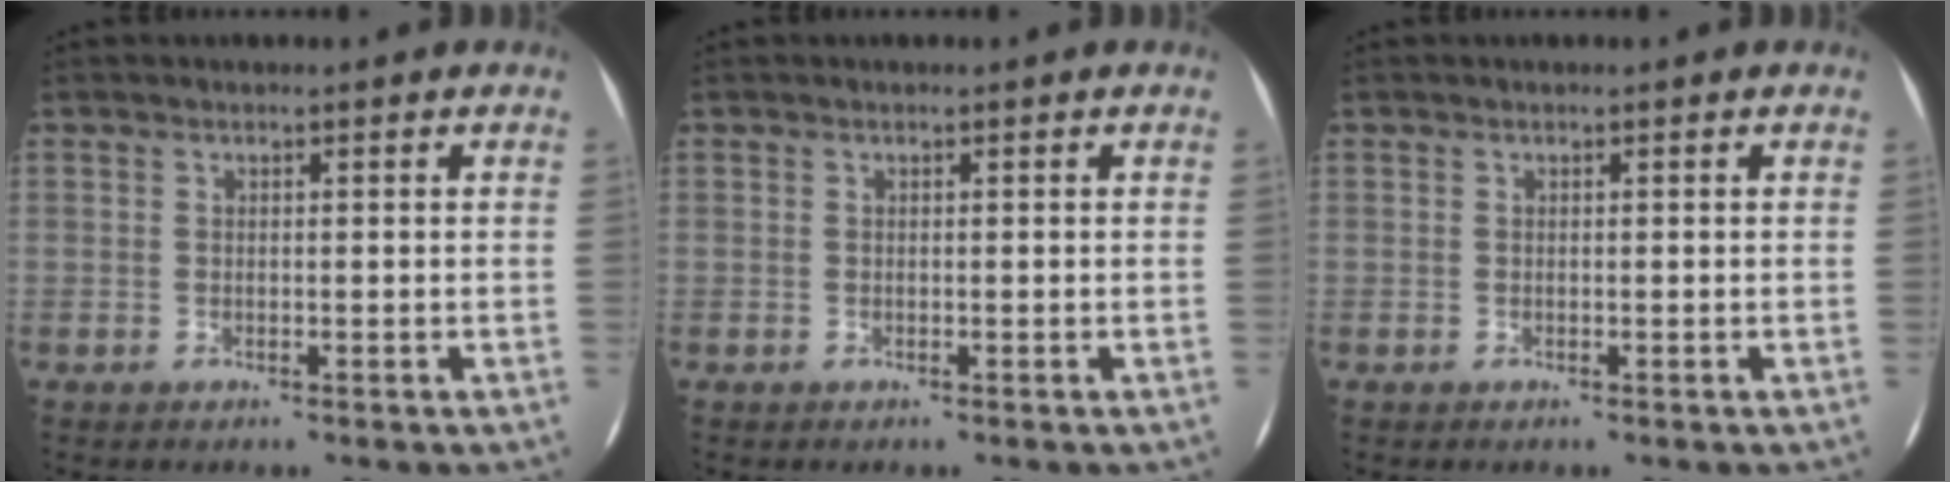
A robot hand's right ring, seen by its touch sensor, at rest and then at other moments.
{"total": 0.0}
{"total": 0.0}